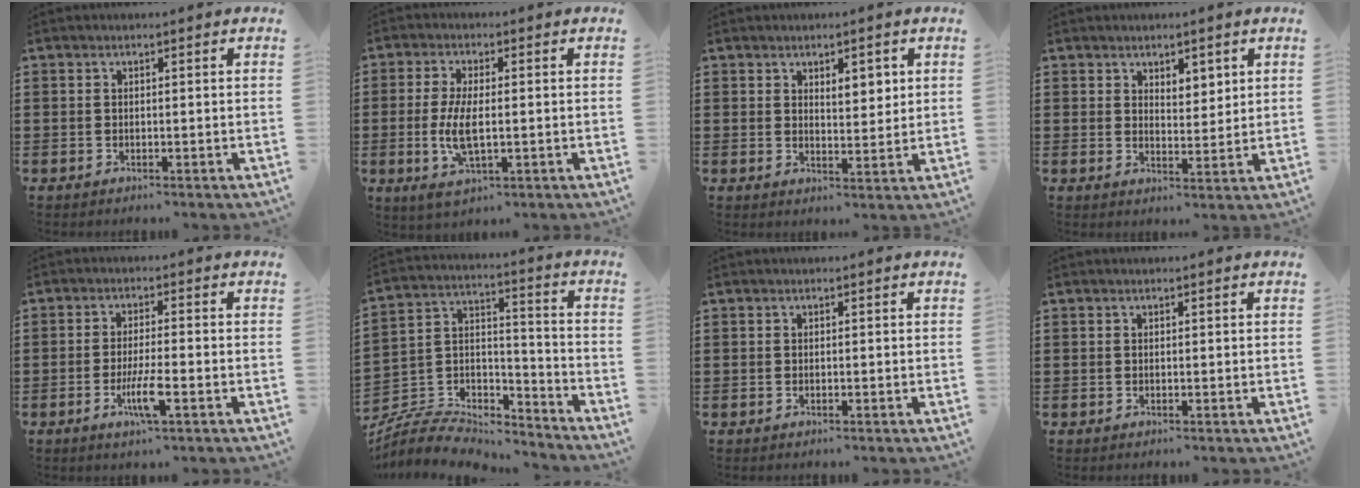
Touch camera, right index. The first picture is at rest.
{"total": 6.7, "force": [-0.8, 2.4, 6.2], "torque": [-0.144, -0.013, -0.022]}
{"total": 3.3, "force": [2.0, 1.7, 2.0], "torque": [-0.028, 0.003, 0.032]}
{"total": 3.1, "force": [2.5, 1.7, 0.6], "torque": [-0.011, 0.004, 0.046]}
{"total": 5.3, "force": [-2.2, 0.7, 4.8], "torque": [-0.092, -0.011, -0.040]}
{"total": 7.6, "force": [-7.0, 2.4, 1.7], "torque": [-0.045, 0.007, -0.142]}
{"total": 0.0}
{"total": 0.0}